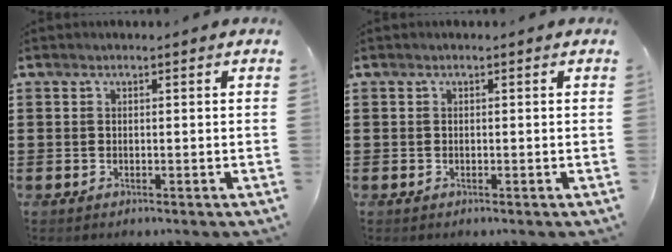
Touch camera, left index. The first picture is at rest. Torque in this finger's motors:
{"motor_torque": [0.03, 0.05, 0.01, 0.00]}